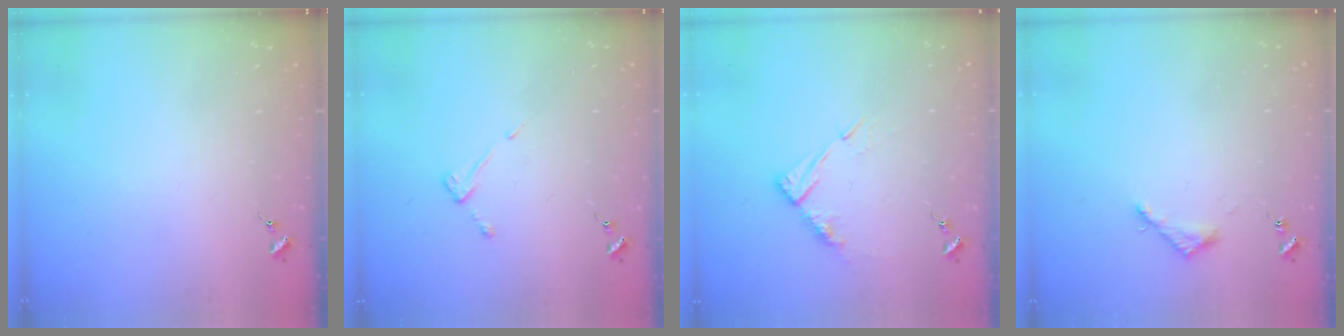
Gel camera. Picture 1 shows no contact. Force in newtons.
{"total": 3.8, "press": 3.8, "slide": 0.4}
{"total": 9.0, "press": 9.0, "slide": 0.8}
{"total": 3.6, "press": 3.6, "slide": 0.4}